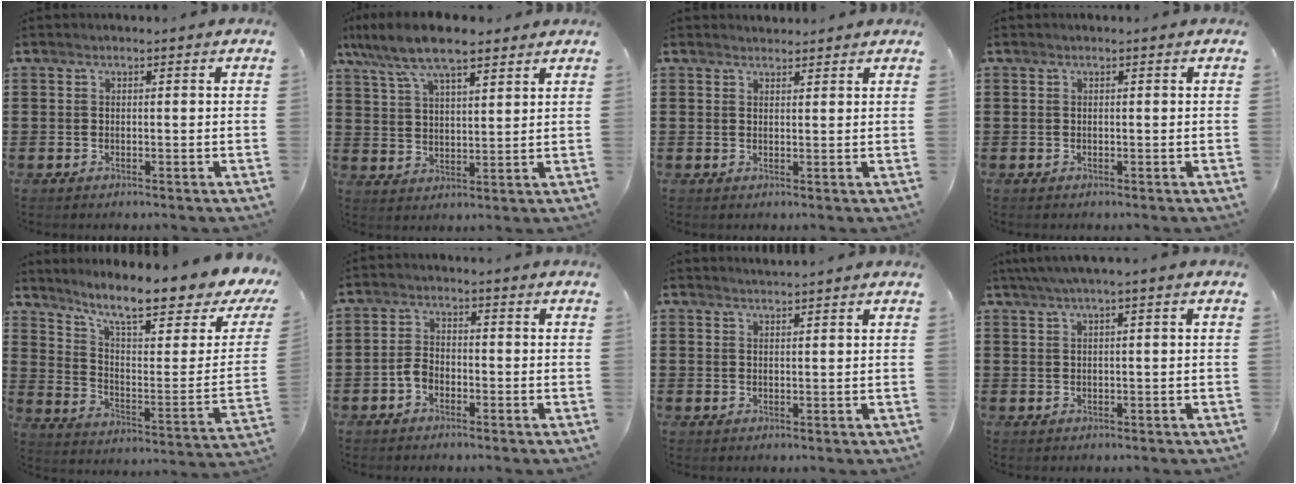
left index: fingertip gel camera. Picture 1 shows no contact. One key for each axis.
{"total": 9.0, "fx": 7.1, "fy": 2.4, "fz": 5.0, "tx": -0.119, "ty": -0.011, "tz": 0.130}
{"total": 1.5, "fx": 1.4, "fy": 0.3, "fz": 0.0, "tx": -0.004, "ty": 0.002, "tz": 0.029}
{"total": 0.0}
{"total": 11.0, "fx": 8.6, "fy": 1.3, "fz": 6.7, "tx": -0.131, "ty": -0.070, "tz": 0.137}
{"total": 2.8, "fx": -1.5, "fy": 1.7, "fz": 1.6, "tx": -0.046, "ty": 0.001, "tz": -0.036}
{"total": 1.2, "fx": 1.2, "fy": -0.3, "fz": 0.1, "tx": -0.004, "ty": -0.001, "tz": 0.025}
{"total": 1.9, "fx": 0.5, "fy": -0.1, "fz": 1.9, "tx": -0.032, "ty": -0.001, "tz": 0.009}